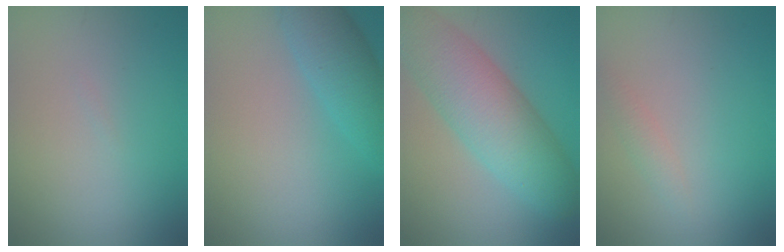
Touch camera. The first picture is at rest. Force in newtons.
{"total": 4.4, "press": 4.4, "slide": 0.2}
{"total": 8.7, "press": 8.7, "slide": 0.2}
{"total": 1.1, "press": 1.1, "slide": 0.0}